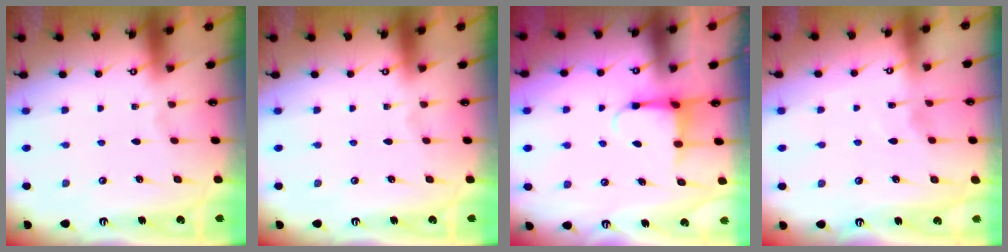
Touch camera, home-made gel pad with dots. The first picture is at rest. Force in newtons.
{"total": 0.0}
{"total": 3.6, "press": 3.6, "slide": 0.5}
{"total": 2.8, "press": 2.8, "slide": 0.5}